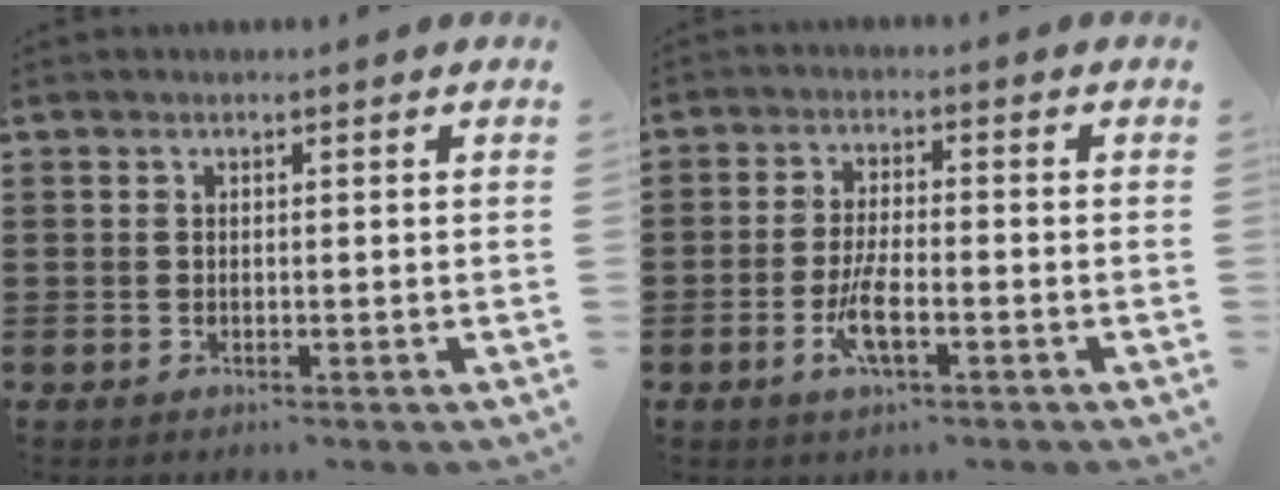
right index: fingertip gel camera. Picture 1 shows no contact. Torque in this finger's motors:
{"motor_torque": [1.11, 1.03, 0.60, 0.20]}